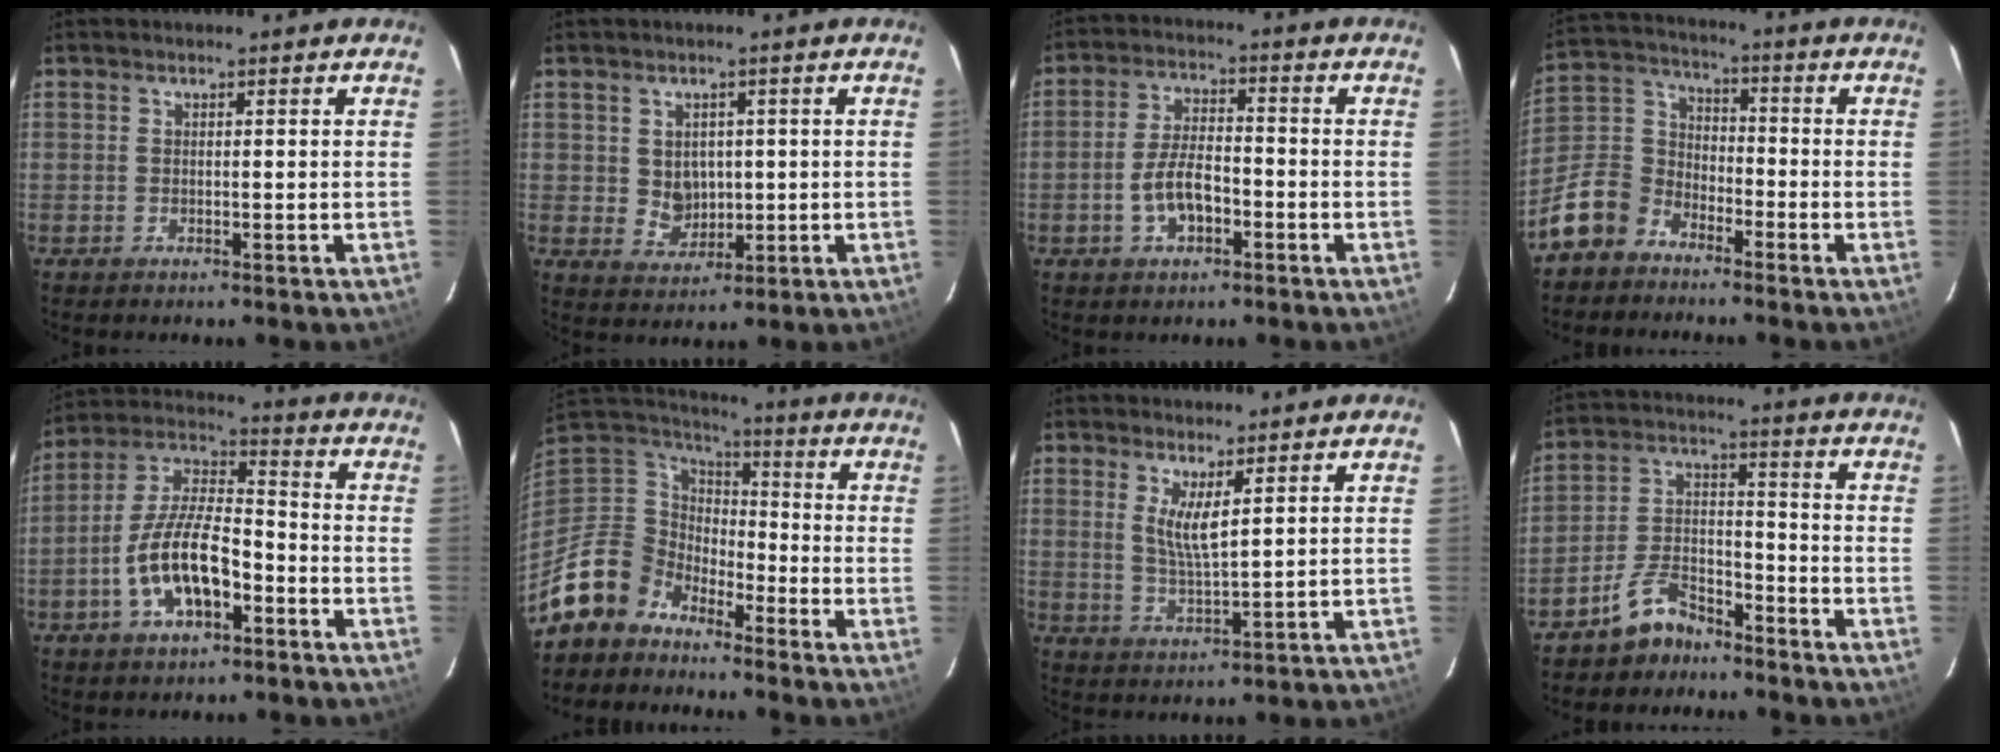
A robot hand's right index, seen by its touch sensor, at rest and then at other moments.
{"total": 4.5, "force": [0.6, 4.0, 1.9], "torque": [-0.034, 0.005, 0.022]}
{"total": 7.2, "force": [-2.8, 3.4, 5.6], "torque": [-0.113, 0.010, -0.045]}
{"total": 11.4, "force": [-7.9, 7.6, 3.2], "torque": [-0.088, 0.045, -0.155]}
{"total": 13.5, "force": [-5.3, 5.6, 11.0], "torque": [-0.222, 0.011, -0.093]}
{"total": 12.1, "force": [-9.2, 7.7, 1.8], "torque": [-0.068, 0.033, -0.182]}
{"total": 5.0, "force": [2.2, 0.9, 4.4], "torque": [-0.085, -0.013, 0.043]}
{"total": 8.1, "force": [-6.5, 3.8, 3.0], "torque": [-0.071, 0.031, -0.115]}